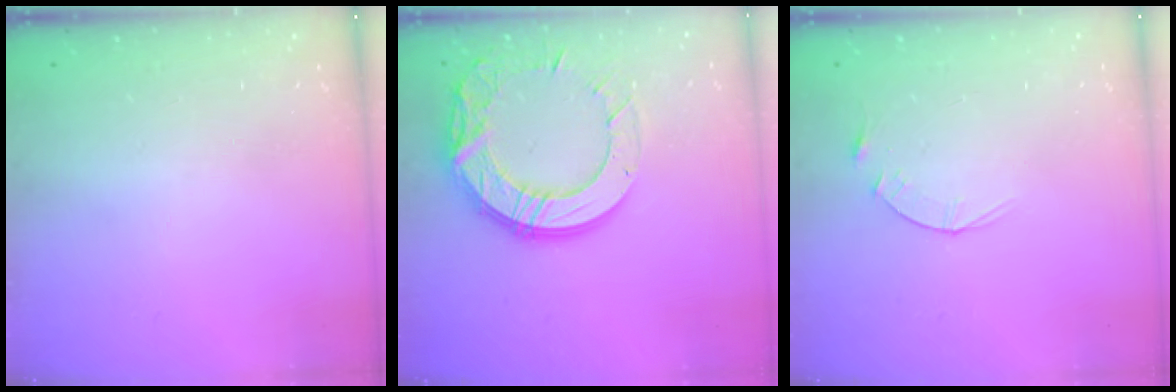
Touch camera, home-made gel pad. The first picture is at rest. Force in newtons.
{"total": 18.4, "press": 18.3, "slide": 1.1}
{"total": 3.1, "press": 3.1, "slide": 0.5}